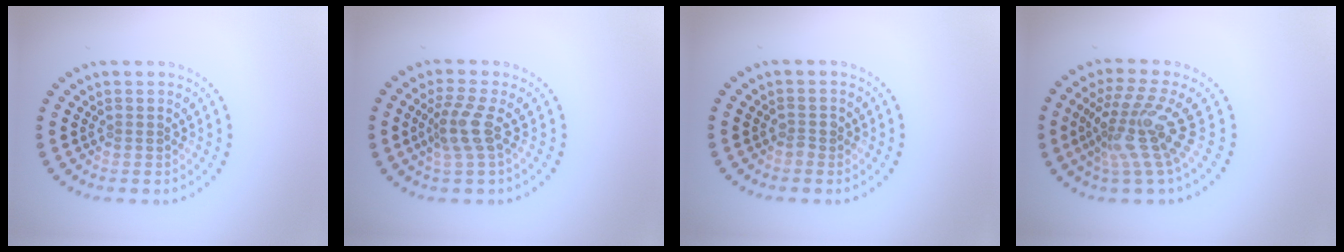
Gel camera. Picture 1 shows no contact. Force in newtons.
{"total": 2.8, "press": 2.2, "slide": 1.8}
{"total": 0.6, "press": 0.6, "slide": 0.2}
{"total": 4.7, "press": 3.0, "slide": 3.6}